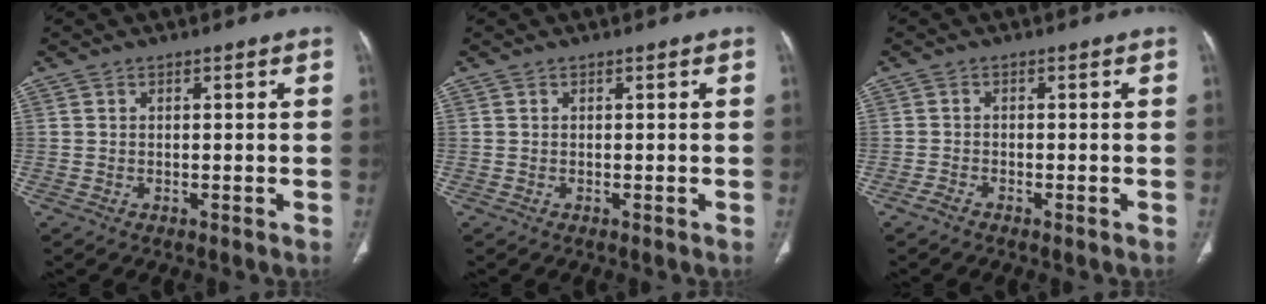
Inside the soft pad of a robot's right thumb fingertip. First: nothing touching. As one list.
[{"total": 0.0}, {"total": 1.3, "force": [-1.1, 0.4, 0.6], "torque": [-0.020, 0.003, -0.023]}]